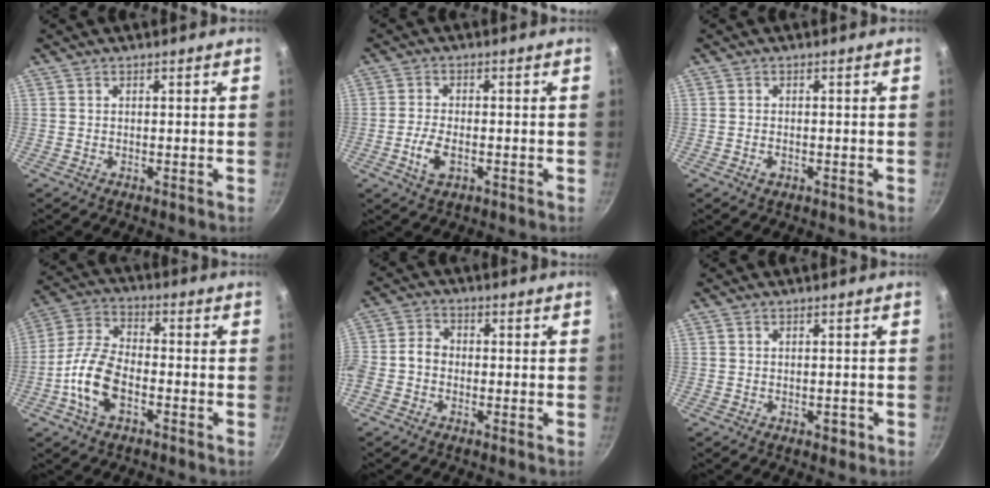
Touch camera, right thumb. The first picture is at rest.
{"total": 5.1, "force": [-1.7, 2.6, 4.1], "torque": [-0.082, 0.008, -0.033]}
{"total": 1.4, "force": [-0.7, 0.9, 0.9], "torque": [-0.017, 0.003, -0.013]}
{"total": 11.4, "force": [-4.1, 6.1, 8.8], "torque": [-0.172, 0.033, -0.090]}
{"total": 5.2, "force": [-1.5, 4.1, 2.8], "torque": [-0.048, 0.024, -0.044]}
{"total": 1.8, "force": [-0.6, 1.2, 1.3], "torque": [-0.005, 0.008, -0.006]}